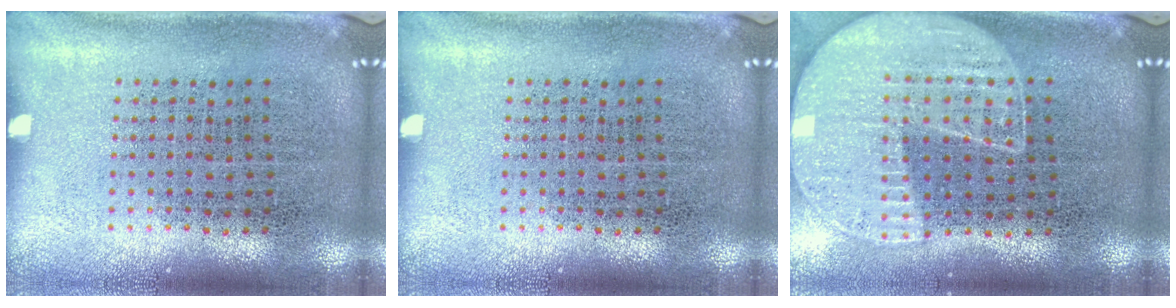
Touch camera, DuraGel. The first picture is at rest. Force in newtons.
{"total": 0.0}
{"total": 1.3, "press": 1.3, "slide": 0.2}